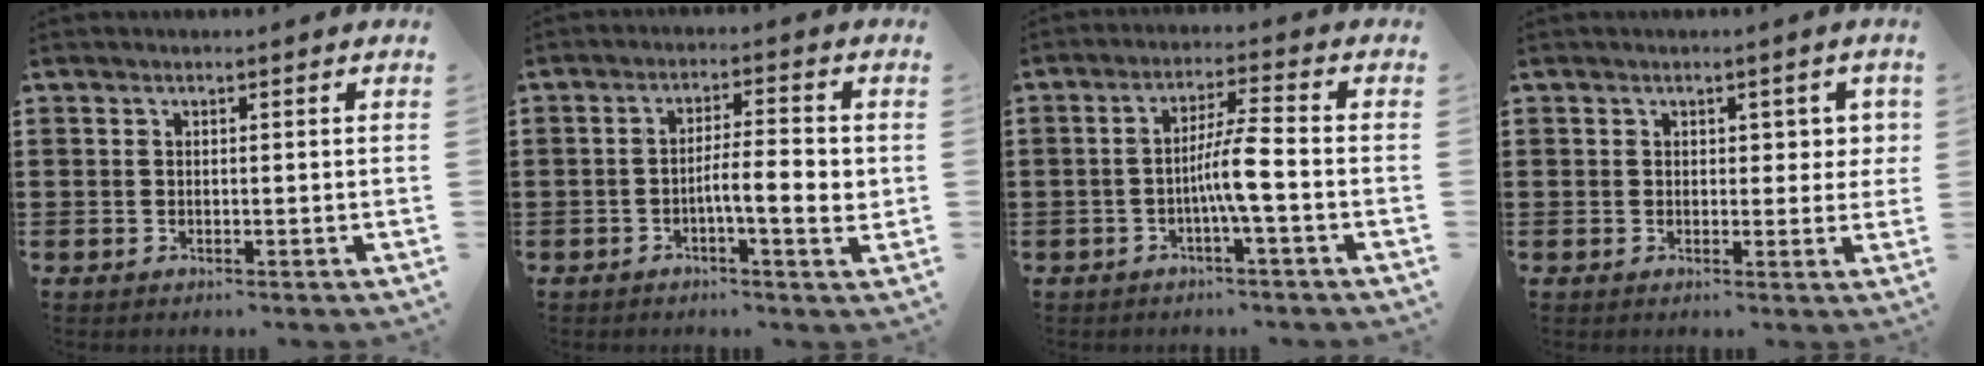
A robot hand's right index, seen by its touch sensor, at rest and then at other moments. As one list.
[{"total": 6.4, "force": [-1.2, 1.2, 6.1], "torque": [-0.098, 0.001, -0.025]}, {"total": 5.8, "force": [-1.6, -0.1, 5.5], "torque": [-0.106, -0.002, -0.037]}, {"total": 2.4, "force": [0.9, 1.7, 1.5], "torque": [-0.017, 0.004, 0.009]}]